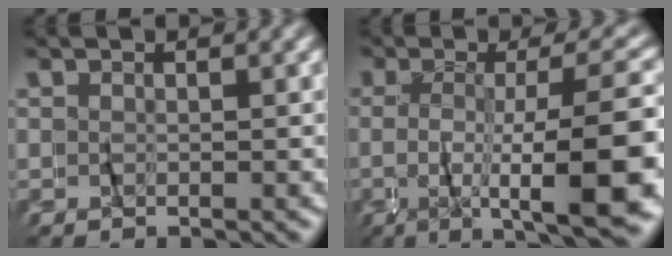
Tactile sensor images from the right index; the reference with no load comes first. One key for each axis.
{"total": 9.5, "fx": -4.0, "fy": 1.5, "fz": 8.5, "tx": -0.120, "ty": -0.004, "tz": -0.062}